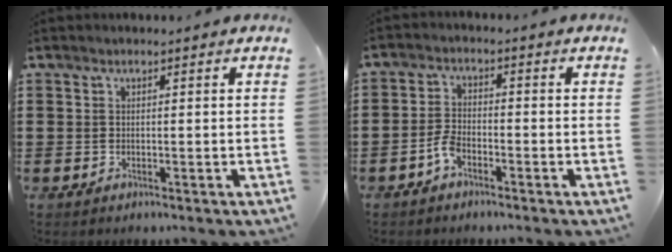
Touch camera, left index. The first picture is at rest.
{"total": 3.1, "force": [-2.0, 1.2, 2.1], "torque": [-0.061, 0.000, -0.044]}